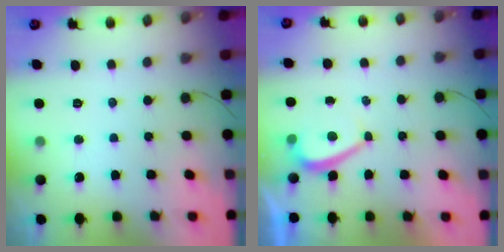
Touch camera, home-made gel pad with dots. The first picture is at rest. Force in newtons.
{"total": 1.4, "press": 1.3, "slide": 0.6}